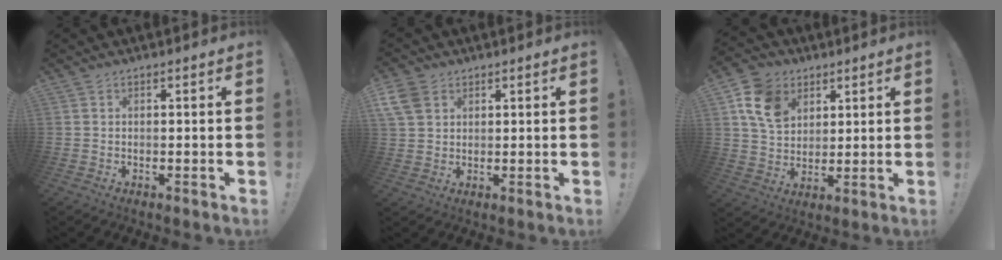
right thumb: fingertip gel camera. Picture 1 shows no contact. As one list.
[{"total": 6.5, "force": [3.2, 4.6, 3.2], "torque": [-0.061, -0.008, 0.064]}, {"total": 12.9, "force": [6.1, 9.6, 6.2], "torque": [-0.096, -0.019, 0.122]}]